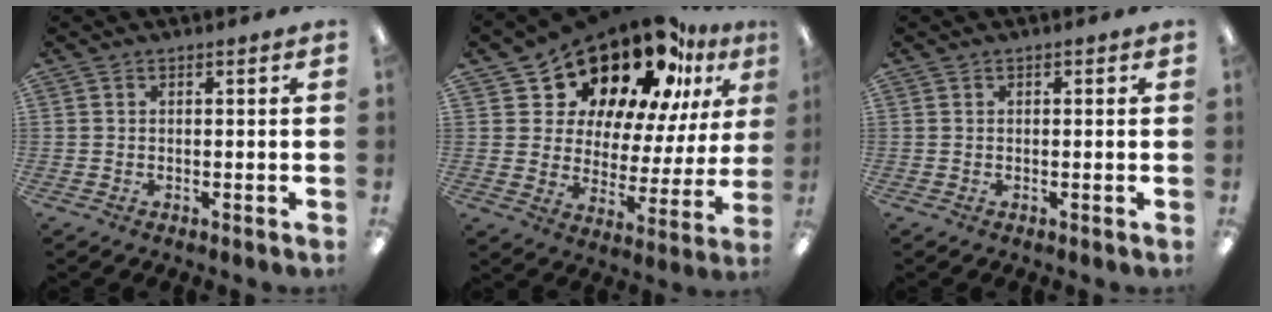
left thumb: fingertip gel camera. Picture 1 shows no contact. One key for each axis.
{"total": 19.6, "fx": 16.4, "fy": 7.7, "fz": 7.4, "tx": -0.136, "ty": -0.130, "tz": 0.286}
{"total": 0.0}